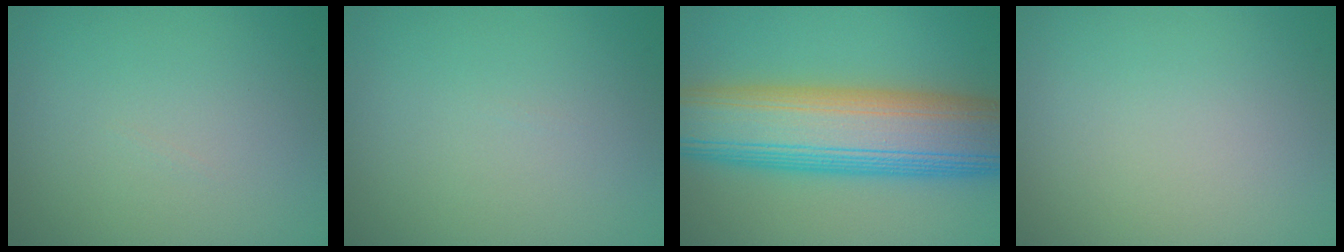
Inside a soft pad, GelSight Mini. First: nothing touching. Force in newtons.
{"total": 0.0}
{"total": 12.9, "press": 12.9, "slide": 0.4}
{"total": 0.0}